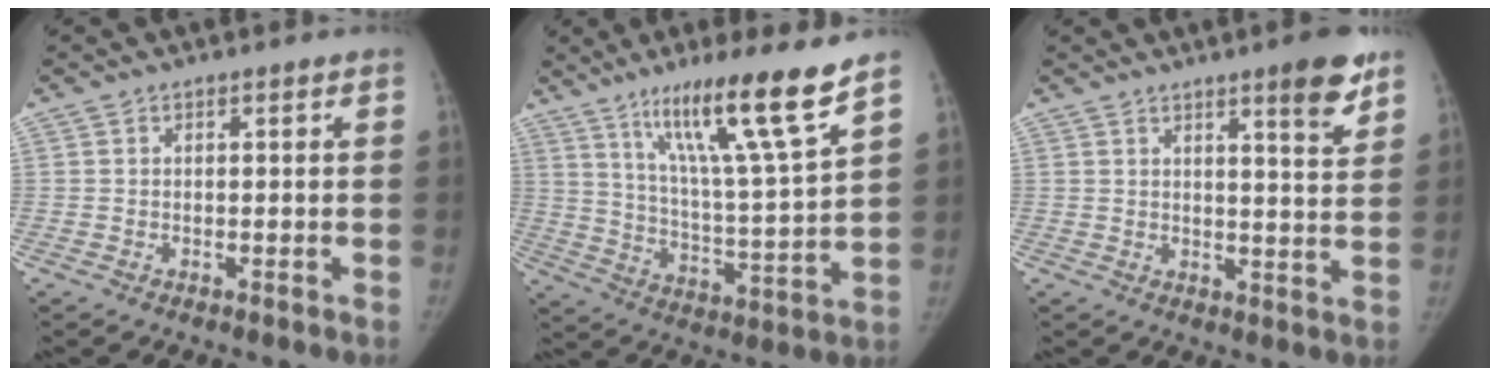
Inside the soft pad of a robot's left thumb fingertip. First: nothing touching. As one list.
[{"total": 17.3, "force": [11.5, 0.1, 13.0], "torque": [-0.201, -0.065, 0.194]}, {"total": 7.7, "force": [5.2, 1.1, 5.6], "torque": [-0.063, -0.035, 0.071]}]